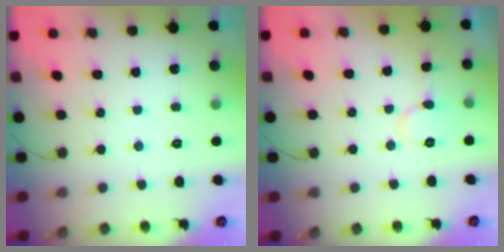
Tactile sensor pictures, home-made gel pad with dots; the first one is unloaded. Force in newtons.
{"total": 6.7, "press": 6.7, "slide": 0.1}